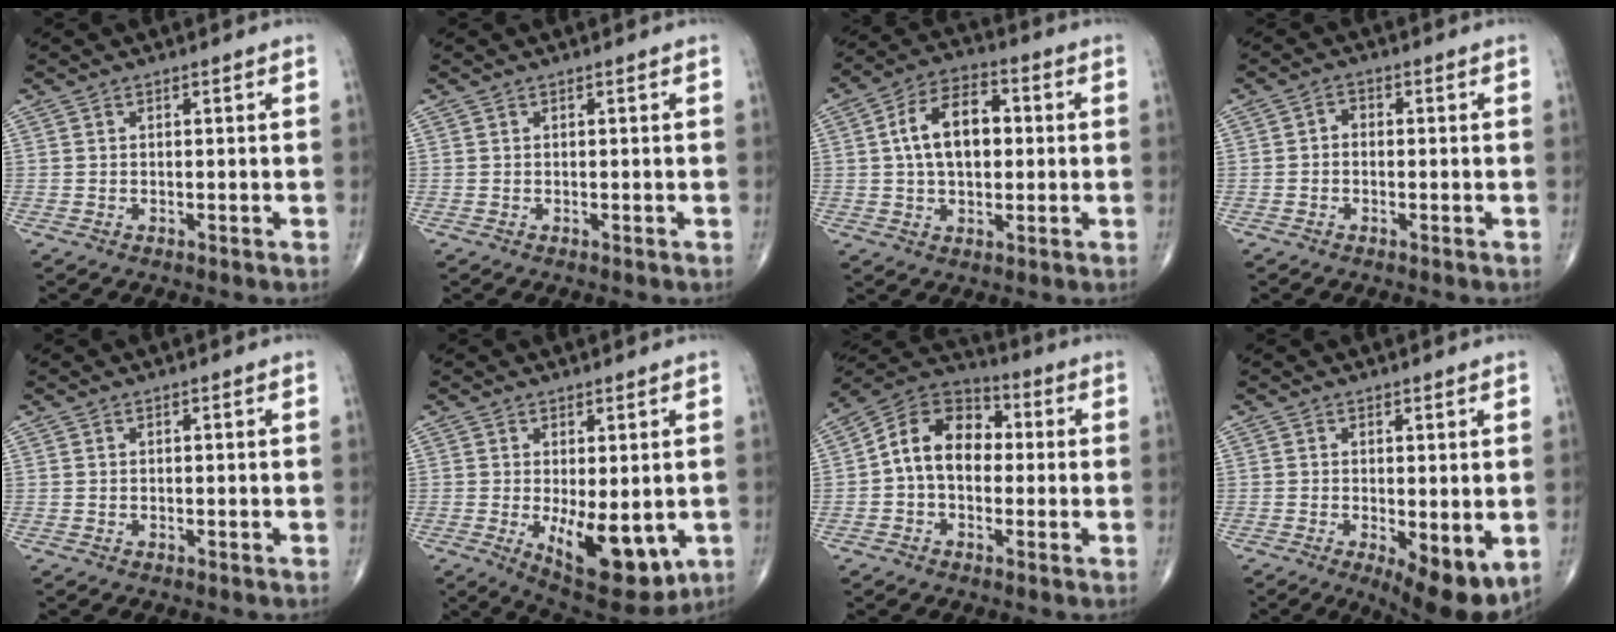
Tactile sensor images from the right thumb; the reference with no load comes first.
{"total": 0.0}
{"total": 12.0, "force": [1.3, 7.3, 9.5], "torque": [-0.153, 0.022, 0.016]}
{"total": 1.9, "force": [-0.3, 1.5, 1.2], "torque": [-0.011, 0.009, -0.014]}
{"total": 0.0}
{"total": 12.6, "force": [-2.5, 5.6, 11.0], "torque": [-0.139, -0.026, -0.016]}
{"total": 12.0, "force": [0.1, 8.6, 8.4], "torque": [-0.120, 0.037, -0.014]}
{"total": 8.8, "force": [-2.0, 3.2, 7.9], "torque": [-0.111, -0.023, -0.022]}